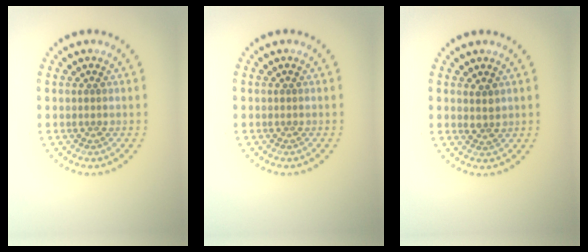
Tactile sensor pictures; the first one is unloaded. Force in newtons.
{"total": 0.0}
{"total": 1.3, "press": 1.1, "slide": 0.6}